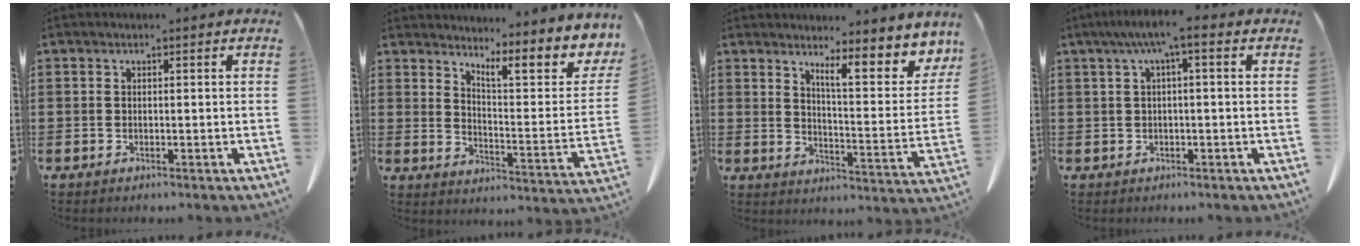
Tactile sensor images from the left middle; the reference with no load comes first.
{"total": 7.9, "force": [6.0, 0.8, 5.1], "torque": [-0.083, -0.051, 0.096]}
{"total": 7.0, "force": [5.6, 0.3, 4.1], "torque": [-0.058, -0.056, 0.084]}
{"total": 4.0, "force": [0.4, 0.5, 4.0], "torque": [-0.075, 0.007, 0.003]}